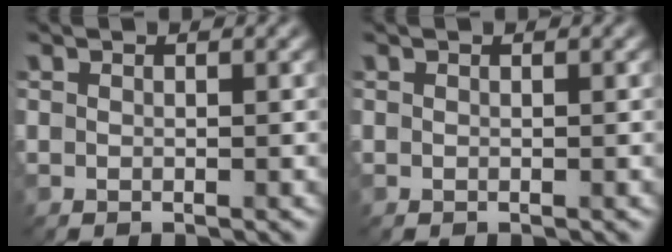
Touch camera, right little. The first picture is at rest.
{"total": 0.0}